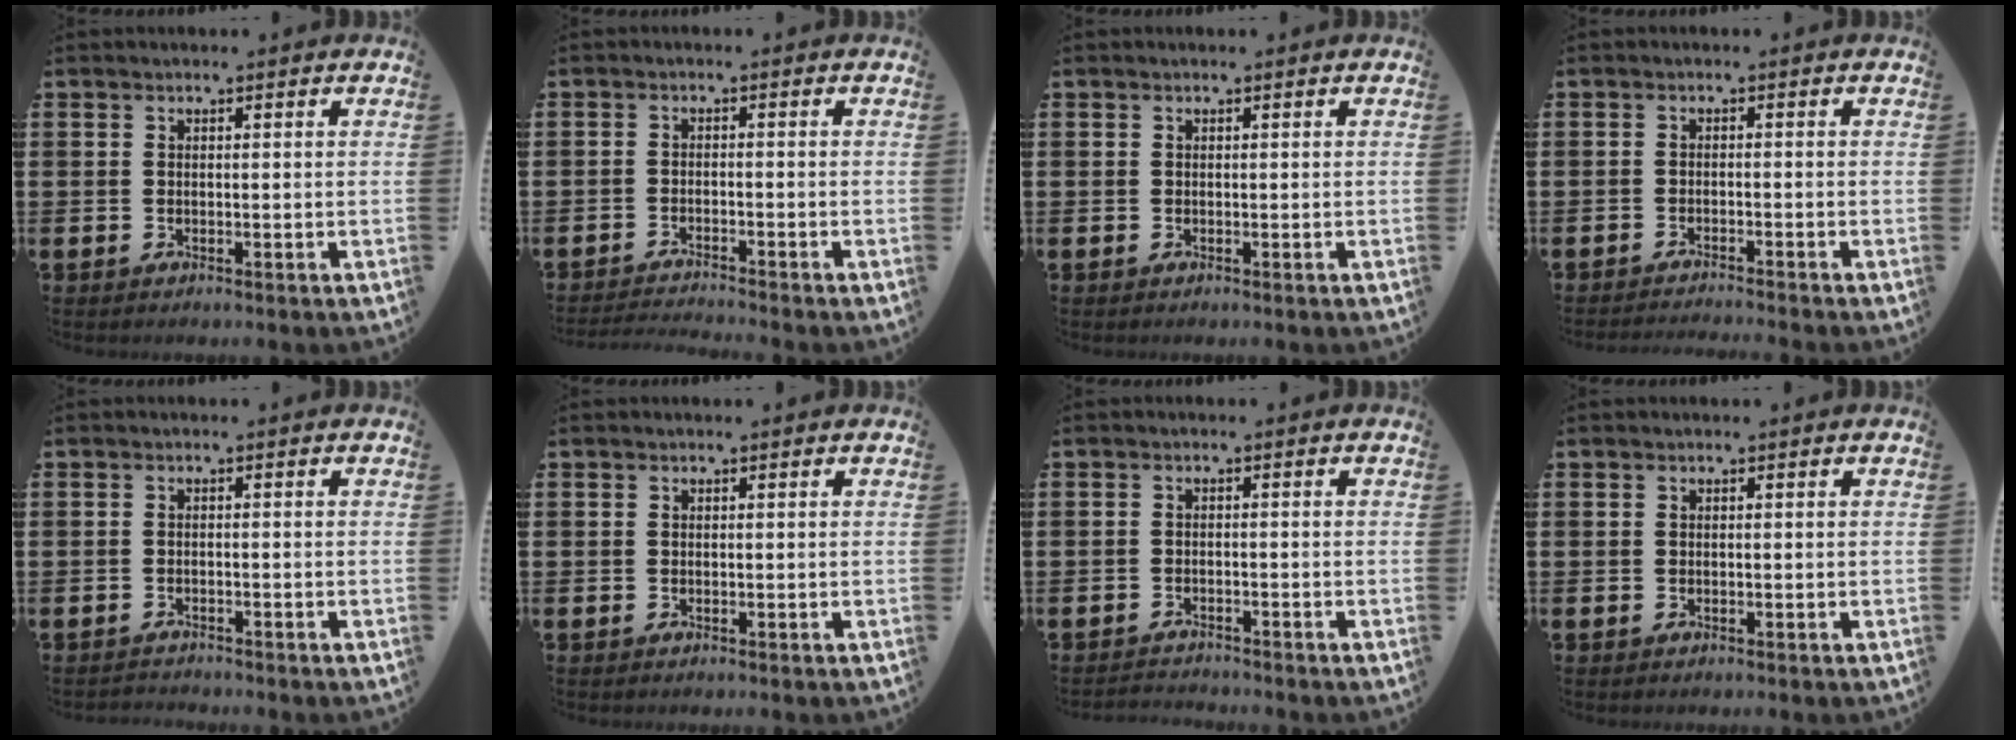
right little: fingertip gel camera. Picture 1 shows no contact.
{"total": 1.7, "force": [-1.6, -0.3, 0.2], "torque": [-0.004, 0.000, -0.032]}
{"total": 0.0}
{"total": 1.2, "force": [-1.1, -0.3, 0.1], "torque": [0.000, 0.001, -0.023]}
{"total": 0.5, "force": [-0.5, 0.0, -0.1], "torque": [0.000, -0.002, -0.010]}
{"total": 0.0}
{"total": 1.2, "force": [-1.2, 0.0, -0.1], "torque": [-0.002, 0.003, -0.026]}
{"total": 0.0}